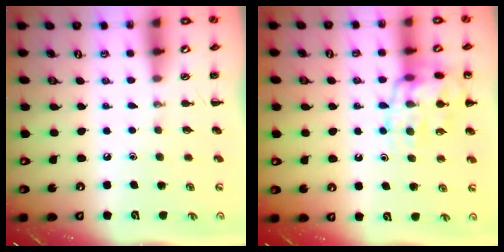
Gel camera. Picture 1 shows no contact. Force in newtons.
{"total": 18.2, "press": 18.1, "slide": 2.5}